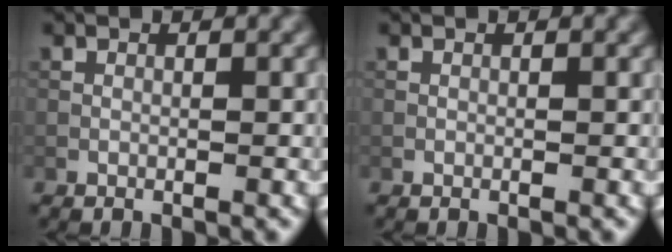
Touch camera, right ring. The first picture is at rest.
{"total": 0.0}